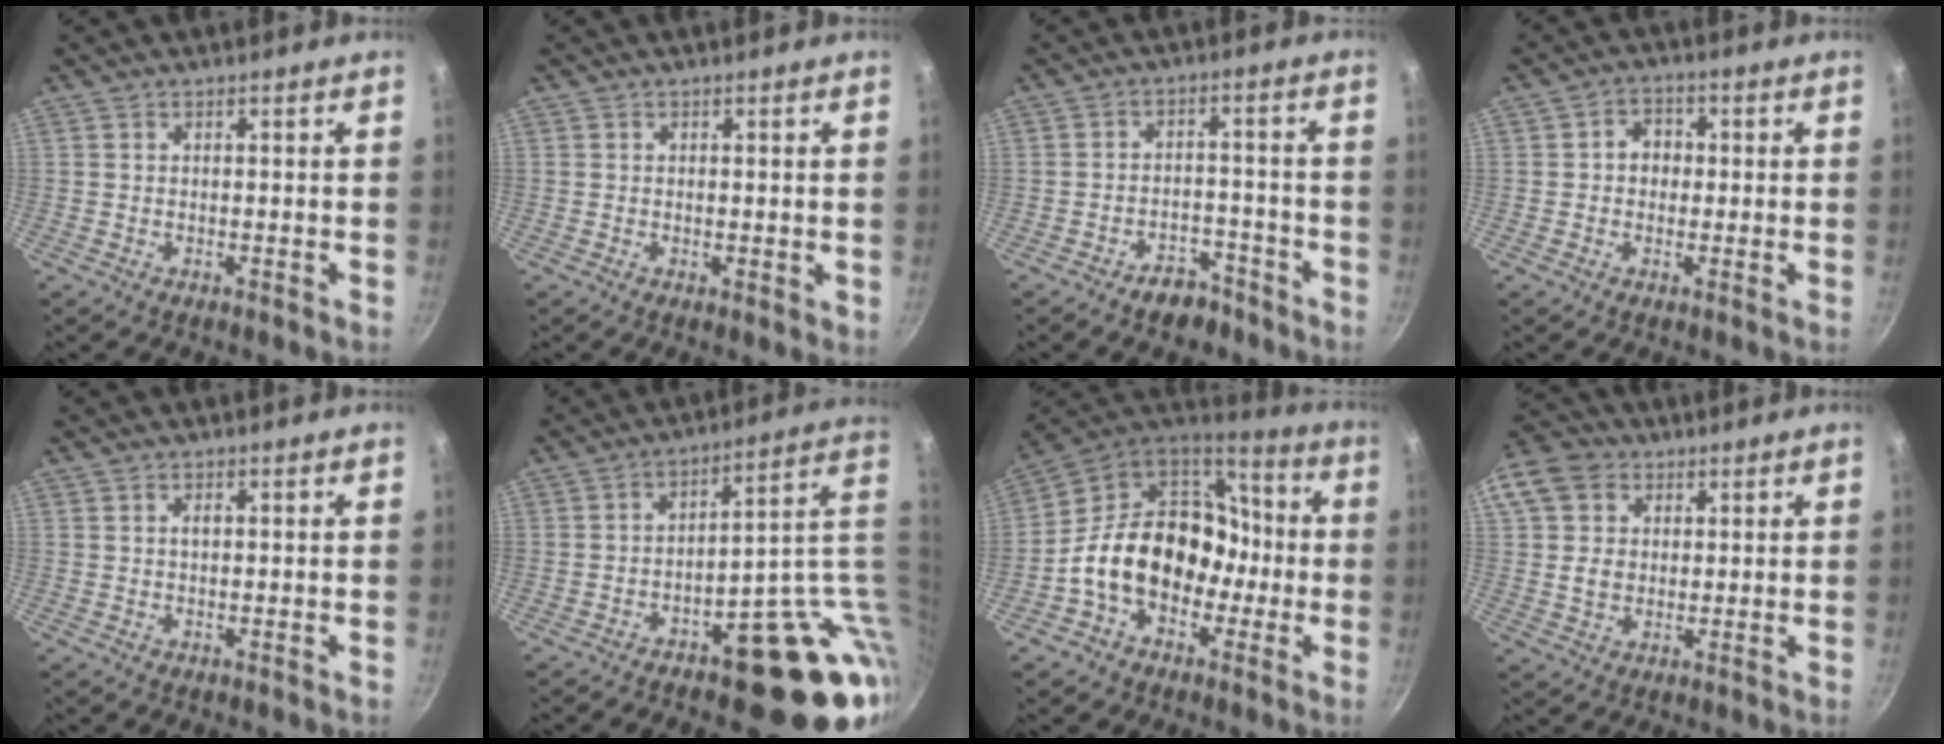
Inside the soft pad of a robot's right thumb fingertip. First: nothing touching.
{"total": 1.5, "force": [0.0, 0.6, 1.4], "torque": [-0.018, -0.004, -0.002]}
{"total": 6.1, "force": [-4.5, 3.3, 2.4], "torque": [-0.014, 0.047, -0.061]}
{"total": 4.4, "force": [0.1, 3.7, 2.3], "torque": [-0.011, 0.010, -0.005]}
{"total": 3.0, "force": [-0.1, 1.7, 2.4], "torque": [-0.036, 0.014, -0.004]}
{"total": 19.6, "force": [-1.3, 9.8, 17.0], "torque": [-0.137, 0.020, -0.002]}
{"total": 20.5, "force": [-3.7, 15.5, 12.9], "torque": [-0.172, 0.067, -0.065]}
{"total": 12.9, "force": [3.8, 10.5, 6.4], "torque": [-0.125, 0.017, 0.060]}